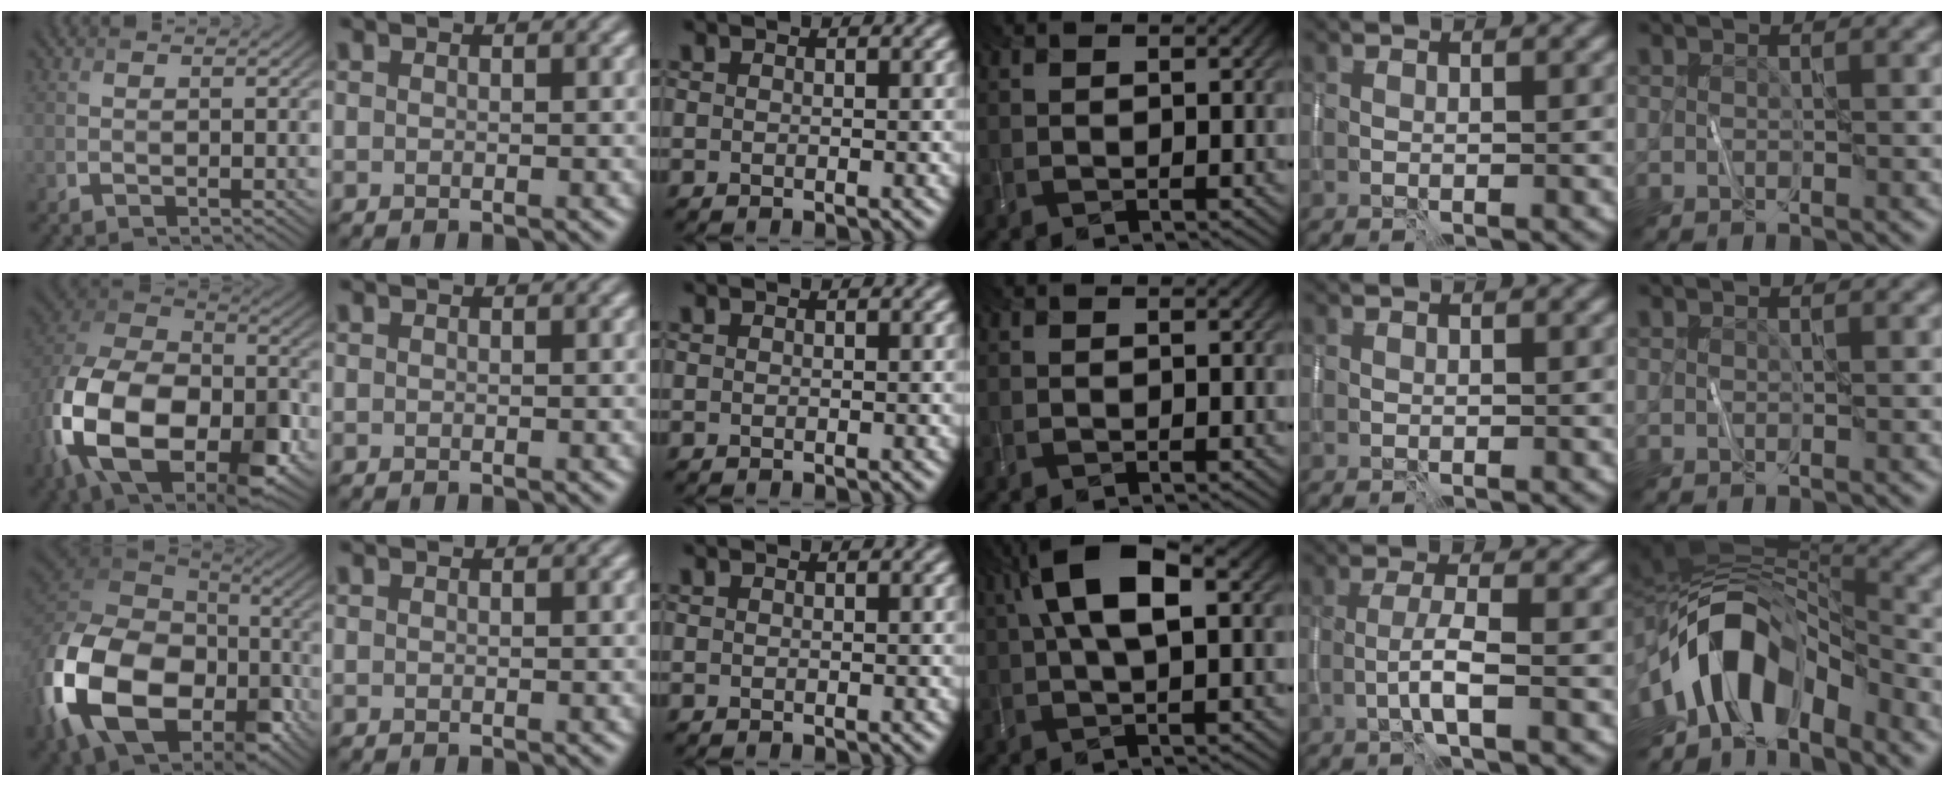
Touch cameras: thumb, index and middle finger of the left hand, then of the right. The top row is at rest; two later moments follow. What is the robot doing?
{"motion": "wipe", "object": "whiteboard"}